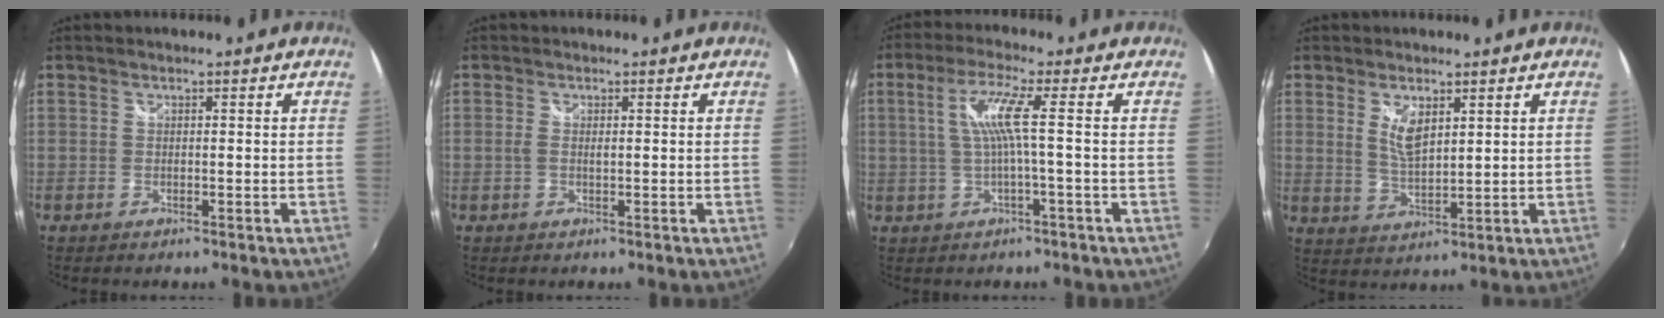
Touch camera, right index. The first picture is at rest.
{"total": 1.2, "force": [0.1, 0.2, 1.2], "torque": [-0.026, 0.000, -0.001]}
{"total": 5.9, "force": [0.1, -0.9, 5.8], "torque": [-0.119, -0.001, 0.011]}
{"total": 5.2, "force": [2.2, 2.1, 4.2], "torque": [-0.072, -0.006, 0.043]}